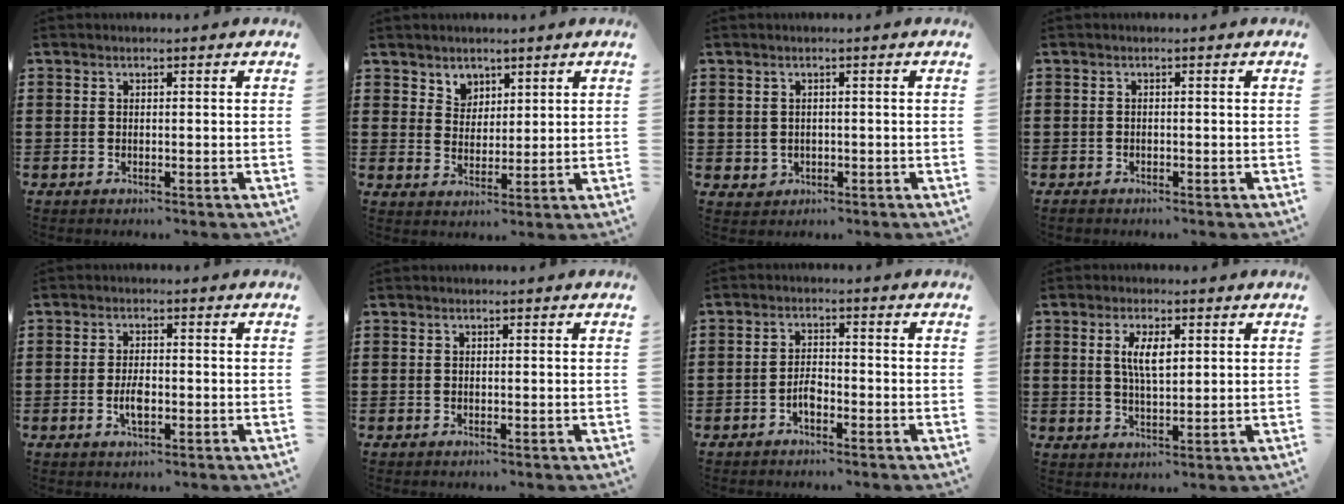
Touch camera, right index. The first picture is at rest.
{"total": 3.5, "force": [2.6, 2.3, -0.2], "torque": [-0.012, 0.001, 0.051]}
{"total": 1.2, "force": [0.2, 1.1, 0.4], "torque": [-0.012, 0.004, 0.003]}
{"total": 0.5, "force": [-0.5, 0.2, 0.0], "torque": [-0.002, 0.000, -0.011]}
{"total": 3.2, "force": [-0.8, 1.2, 2.9], "torque": [-0.060, -0.003, -0.017]}
{"total": 0.0}
{"total": 2.6, "force": [-1.5, 1.0, 1.9], "torque": [-0.038, 0.003, -0.029]}
{"total": 4.9, "force": [1.4, 1.8, 4.4], "torque": [-0.092, 0.007, 0.022]}